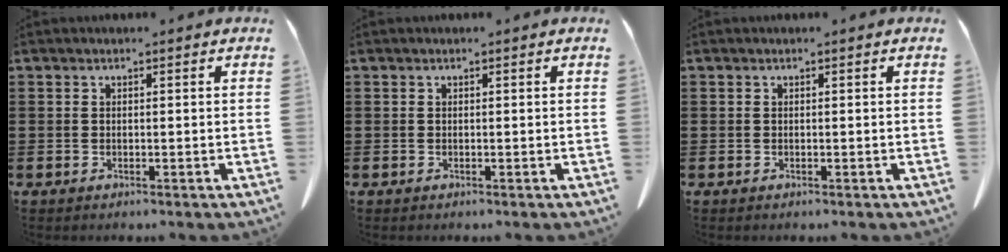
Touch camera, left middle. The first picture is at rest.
{"total": 0.0}
{"total": 0.0}